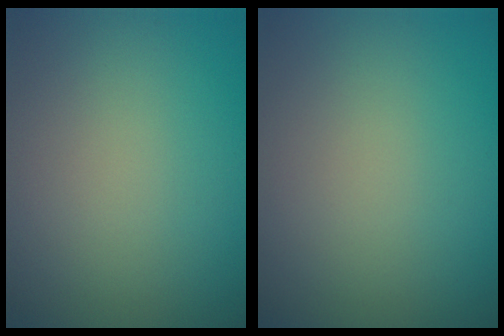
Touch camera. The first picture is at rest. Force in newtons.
{"total": 0.0}